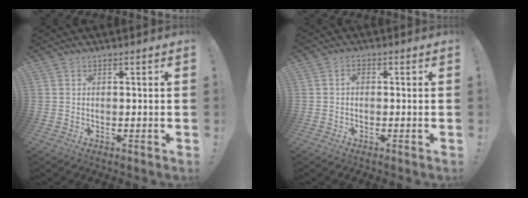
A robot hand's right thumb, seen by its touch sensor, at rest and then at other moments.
{"total": 1.4, "force": [-0.5, 0.8, 1.0], "torque": [-0.022, 0.007, -0.010]}